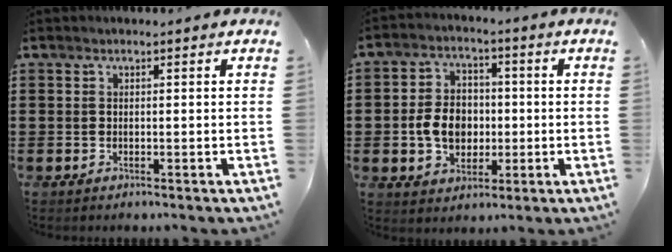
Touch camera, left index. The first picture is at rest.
{"total": 7.3, "force": [-0.8, 5.6, 4.6], "torque": [-0.107, 0.005, -0.020]}